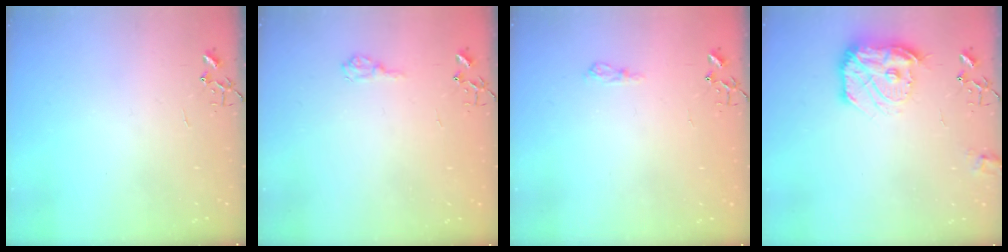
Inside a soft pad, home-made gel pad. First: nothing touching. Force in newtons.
{"total": 8.4, "press": 8.4, "slide": 0.8}
{"total": 7.0, "press": 7.0, "slide": 0.8}
{"total": 15.7, "press": 15.6, "slide": 1.4}